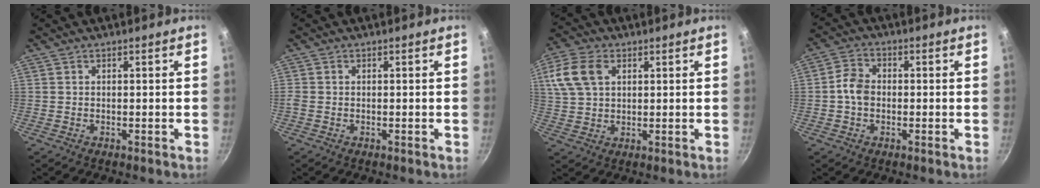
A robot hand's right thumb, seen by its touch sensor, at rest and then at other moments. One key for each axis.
{"total": 0.7, "fx": -0.2, "fy": 0.6, "fz": 0.3, "tx": -0.007, "ty": 0.001, "tz": -0.005}
{"total": 10.0, "fx": 3.5, "fy": 6.7, "fz": 6.5, "tx": -0.126, "ty": 0.004, "tz": 0.062}
{"total": 4.9, "fx": -0.6, "fy": 3.8, "fz": 3.0, "tx": -0.046, "ty": 0.017, "tz": -0.021}